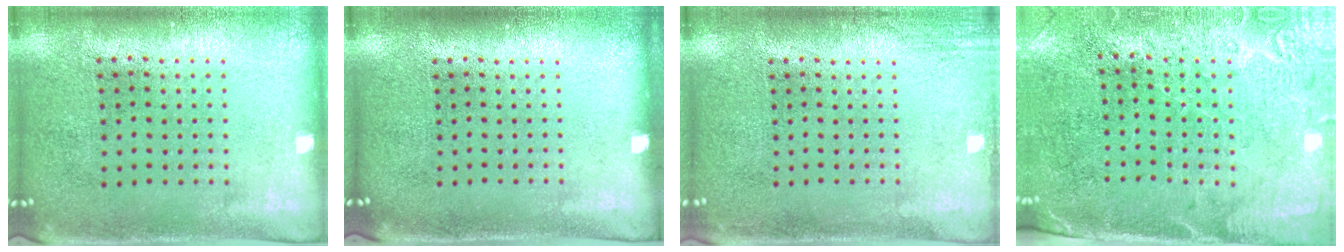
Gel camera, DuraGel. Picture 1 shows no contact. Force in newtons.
{"total": 0.0}
{"total": 1.8, "press": 1.8, "slide": 0.2}
{"total": 2.8, "press": 2.5, "slide": 1.1}